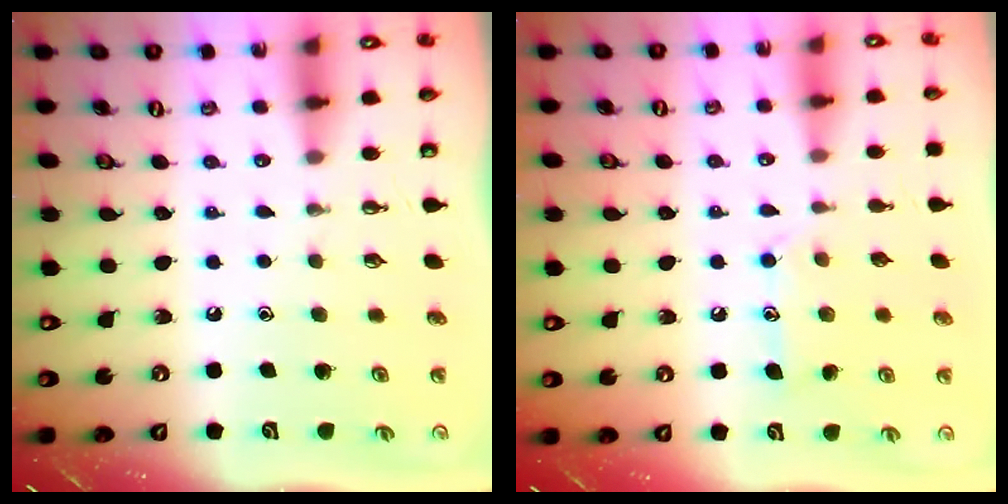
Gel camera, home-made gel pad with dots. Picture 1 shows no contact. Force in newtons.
{"total": 9.6, "press": 9.6, "slide": 0.5}